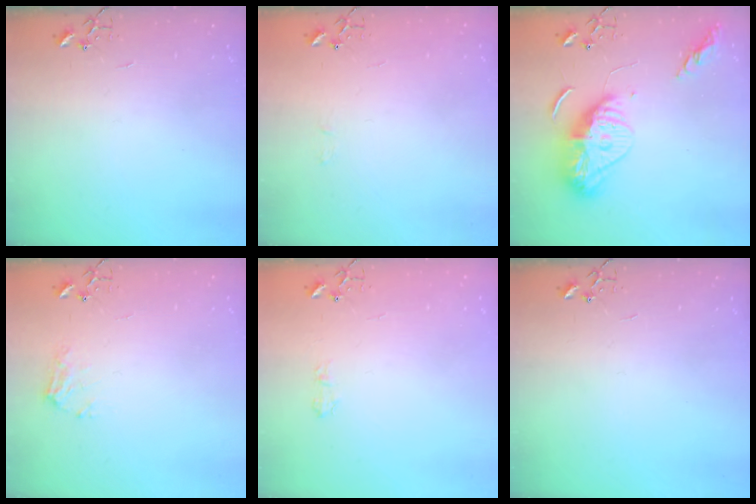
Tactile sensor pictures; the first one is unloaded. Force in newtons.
{"total": 3.9, "press": 3.9, "slide": 0.5}
{"total": 15.2, "press": 15.2, "slide": 1.3}
{"total": 9.0, "press": 8.9, "slide": 0.9}
{"total": 5.0, "press": 5.0, "slide": 0.6}
{"total": 0.0}